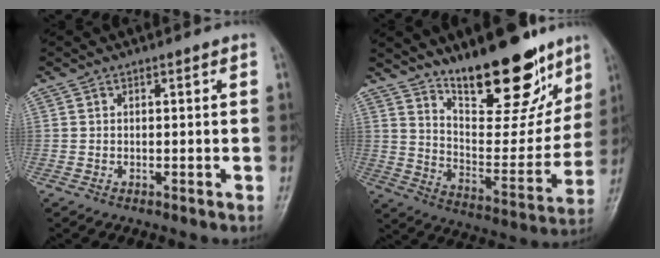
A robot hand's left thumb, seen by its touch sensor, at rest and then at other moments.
{"total": 21.3, "force": [14.7, 8.1, 13.1], "torque": [-0.136, -0.093, 0.236]}